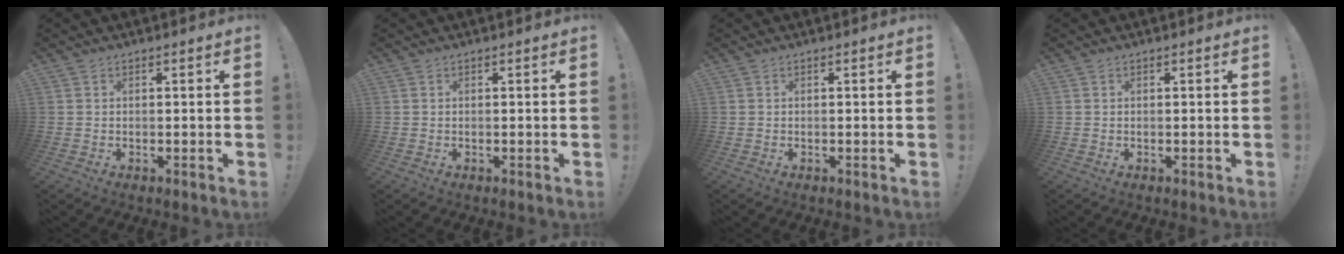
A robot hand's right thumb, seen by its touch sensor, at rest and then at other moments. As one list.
[{"total": 0.0}, {"total": 0.0}, {"total": 0.0}]